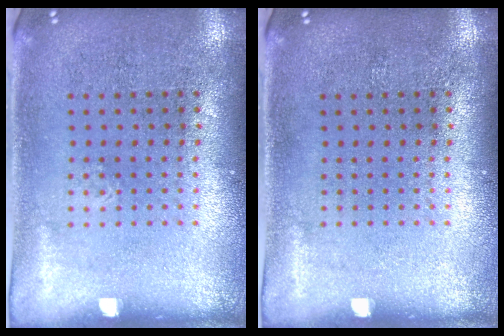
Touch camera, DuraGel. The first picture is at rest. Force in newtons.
{"total": 0.0}